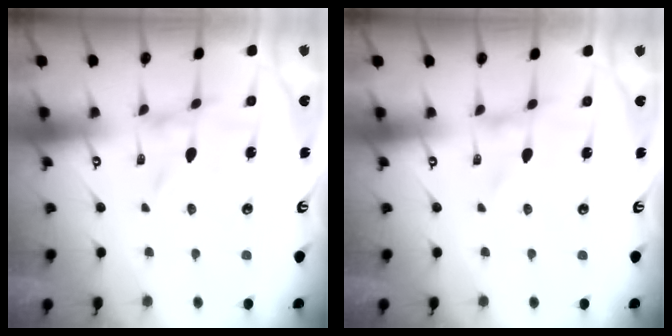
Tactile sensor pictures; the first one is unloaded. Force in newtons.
{"total": 0.0}